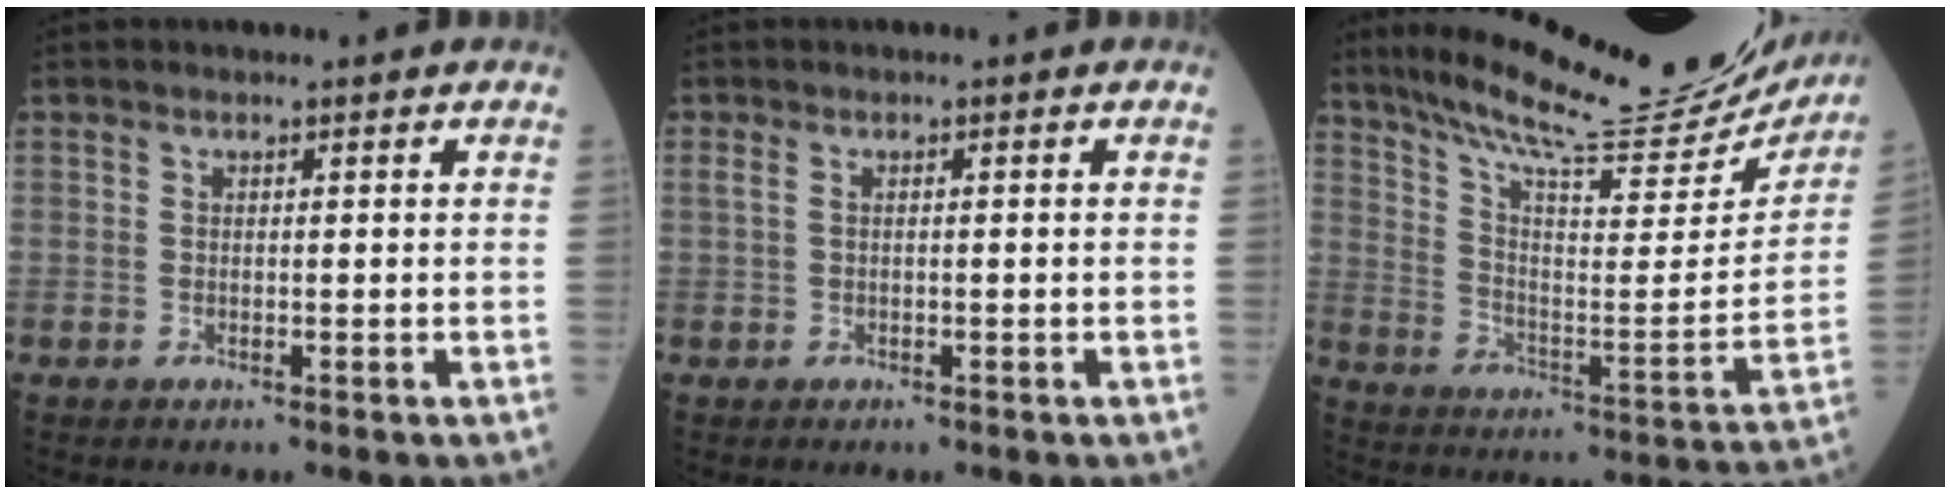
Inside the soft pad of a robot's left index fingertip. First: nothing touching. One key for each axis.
{"total": 0.9, "fx": 0.1, "fy": 0.3, "fz": 0.9, "tx": -0.029, "ty": 0.008, "tz": 0.004}
{"total": 25.3, "fx": 23.0, "fy": 3.7, "fz": 9.8, "tx": -0.163, "ty": -0.063, "tz": 0.317}